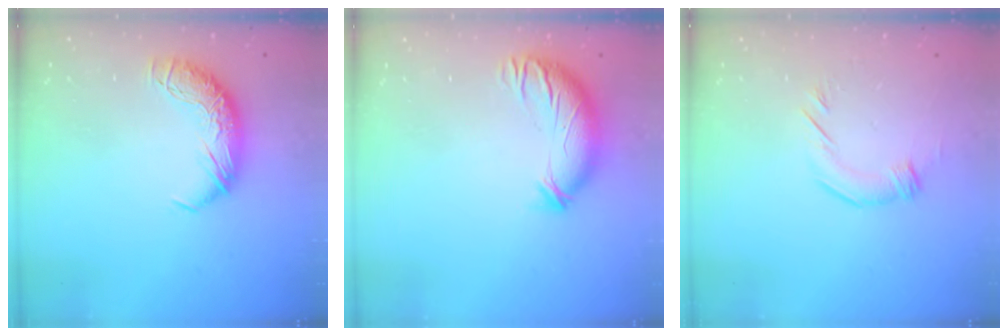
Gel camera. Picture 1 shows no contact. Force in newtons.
{"total": 3.8, "press": 2.8, "slide": 2.6}
{"total": 2.7, "press": 2.4, "slide": 1.1}